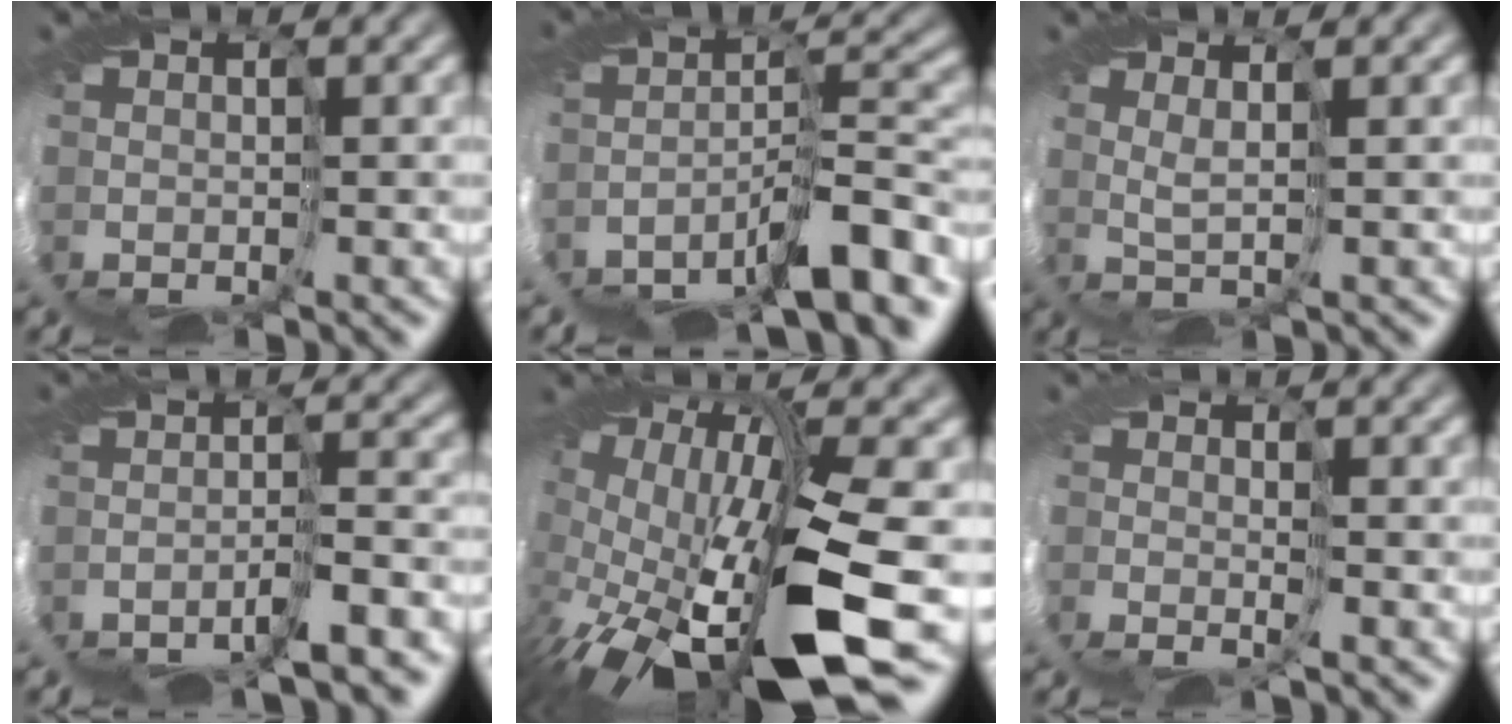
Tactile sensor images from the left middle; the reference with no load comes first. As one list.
[{"total": 9.0, "force": [-6.7, 1.5, 5.9], "torque": [-0.115, -0.003, -0.102]}, {"total": 1.6, "force": [0.8, -1.4, 0.0], "torque": [-0.018, 0.001, 0.010]}, {"total": 6.2, "force": [-4.8, 0.2, 3.9], "torque": [-0.074, -0.009, -0.072]}, {"total": 14.1, "force": [-5.8, 4.1, 12.1], "torque": [-0.253, -0.045, -0.098]}, {"total": 2.2, "force": [-0.6, 1.2, 1.7], "torque": [-0.040, -0.008, -0.008]}]